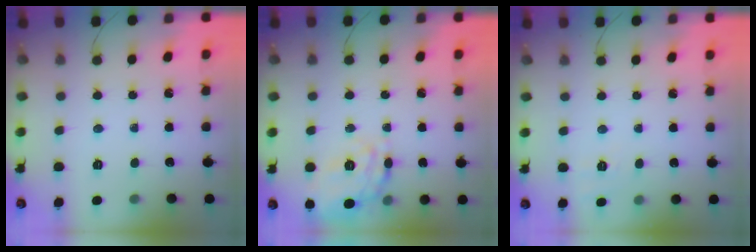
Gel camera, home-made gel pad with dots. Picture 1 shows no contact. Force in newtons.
{"total": 17.9, "press": 17.9, "slide": 0.4}
{"total": 4.6, "press": 4.1, "slide": 2.0}